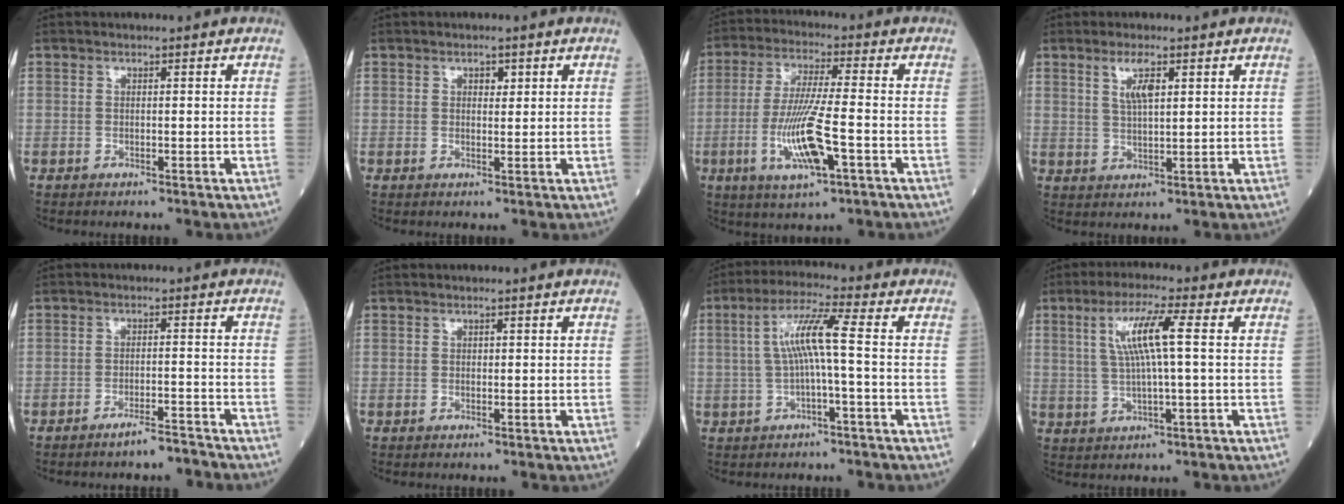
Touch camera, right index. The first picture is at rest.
{"total": 1.5, "force": [0.7, 0.8, 1.0], "torque": [-0.011, 0.000, 0.009]}
{"total": 11.3, "force": [-3.4, 0.9, 10.7], "torque": [-0.217, -0.013, -0.064]}
{"total": 4.0, "force": [1.9, 0.8, 3.5], "torque": [-0.071, 0.002, 0.038]}
{"total": 3.5, "force": [-3.2, 0.2, 1.4], "torque": [-0.024, -0.002, -0.053]}
{"total": 0.0}
{"total": 7.0, "force": [0.0, -0.2, 7.0], "torque": [-0.133, 0.021, 0.000]}
{"total": 7.5, "force": [1.7, 0.0, 7.3], "torque": [-0.141, 0.008, 0.034]}